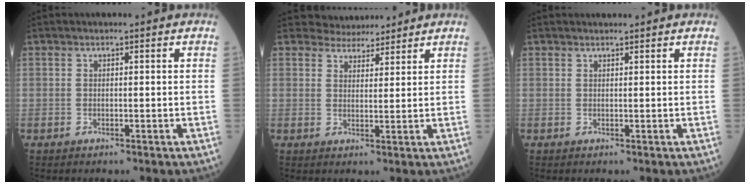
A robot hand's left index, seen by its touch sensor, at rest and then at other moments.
{"total": 4.1, "force": [3.9, 1.2, -0.1], "torque": [0.001, 0.011, 0.062]}
{"total": 1.4, "force": [1.3, 0.1, 0.3], "torque": [-0.003, 0.014, 0.021]}